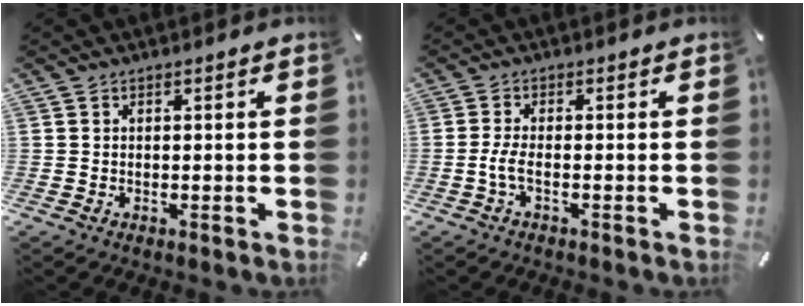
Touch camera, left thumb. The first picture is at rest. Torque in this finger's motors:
{"motor_torque": [-0.13, -0.20, 0.30, 0.22, -0.03]}